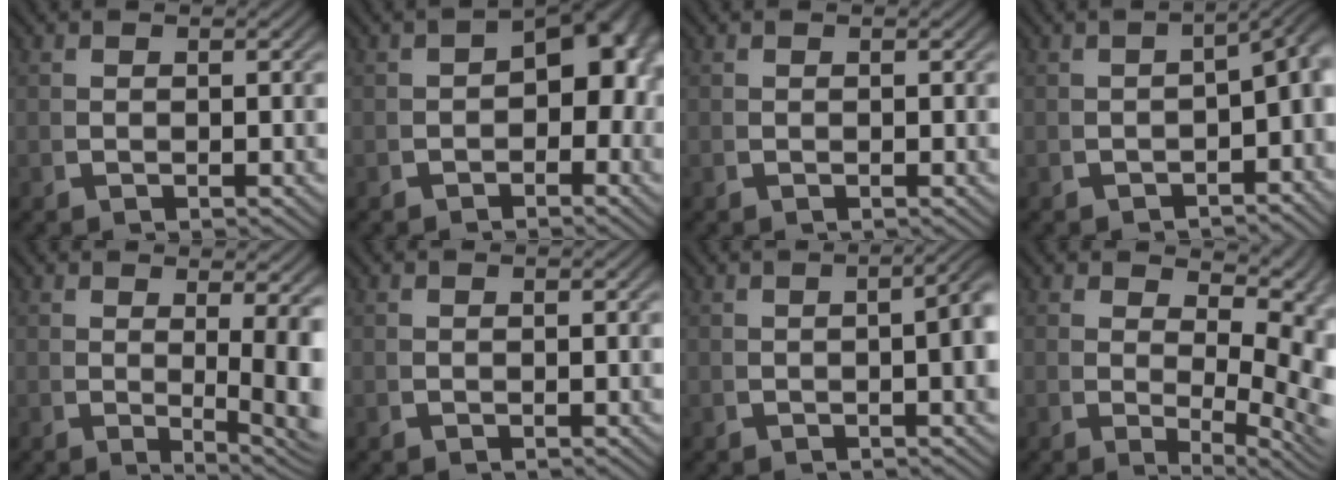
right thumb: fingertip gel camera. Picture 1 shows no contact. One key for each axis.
{"total": 6.6, "fx": -0.3, "fy": 4.5, "fz": 4.8, "tx": -0.037, "ty": -0.006, "tz": -0.007}
{"total": 0.0}
{"total": 4.6, "fx": -1.2, "fy": 2.7, "fz": 3.6, "tx": -0.036, "ty": 0.000, "tz": -0.017}
{"total": 5.5, "fx": -0.5, "fy": 2.1, "fz": 5.1, "tx": -0.068, "ty": -0.023, "tz": 0.002}
{"total": 0.0}
{"total": 4.8, "fx": 0.2, "fy": 1.9, "fz": 4.5, "tx": -0.042, "ty": 0.006, "tz": -0.001}
{"total": 5.4, "fx": 0.3, "fy": 2.6, "fz": 4.7, "tx": -0.054, "ty": -0.017, "tz": 0.015}